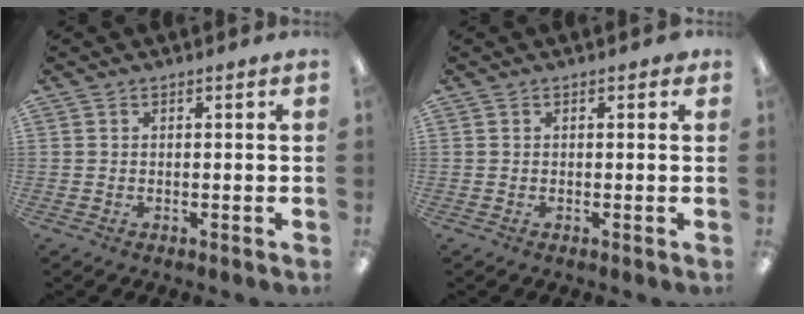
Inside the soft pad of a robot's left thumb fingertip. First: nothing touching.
{"total": 0.5, "force": [0.2, 0.4, 0.3], "torque": [0.001, -0.001, 0.000]}